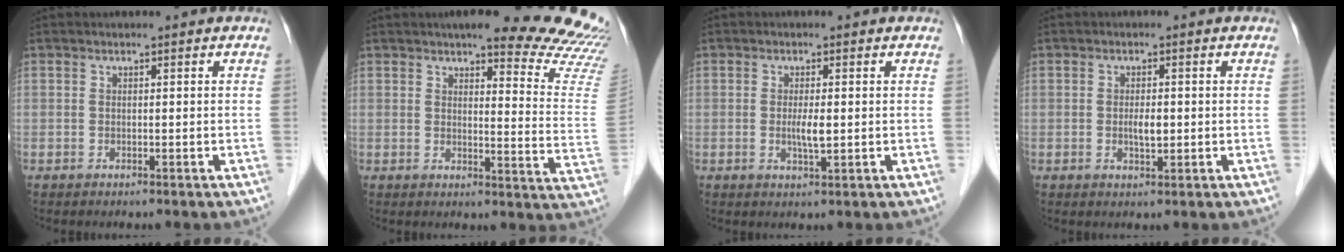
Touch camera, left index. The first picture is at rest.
{"total": 18.4, "force": [16.7, 1.7, 7.6], "torque": [-0.076, -0.088, 0.171]}
{"total": 2.6, "force": [-0.1, 0.5, 2.6], "torque": [-0.052, -0.003, 0.000]}
{"total": 2.4, "force": [-0.2, 0.9, 2.2], "torque": [-0.041, 0.000, -0.001]}